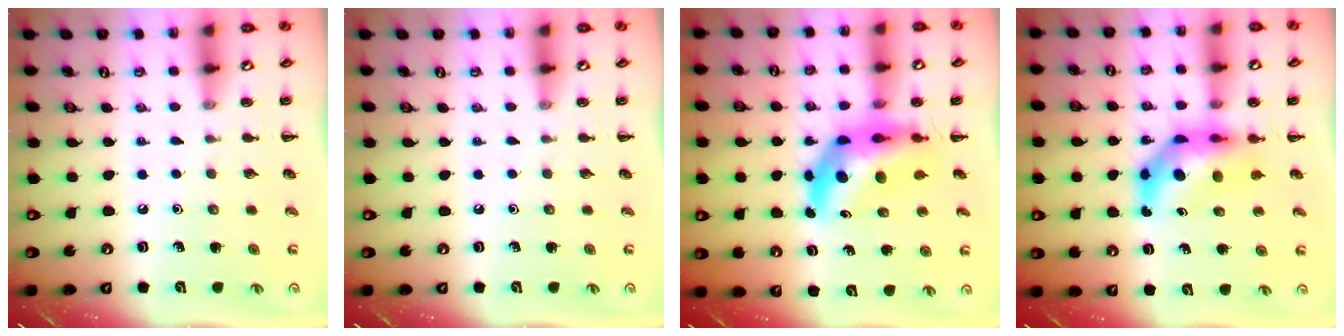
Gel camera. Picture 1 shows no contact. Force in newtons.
{"total": 0.0}
{"total": 9.3, "press": 8.6, "slide": 3.5}
{"total": 7.5, "press": 7.1, "slide": 2.3}